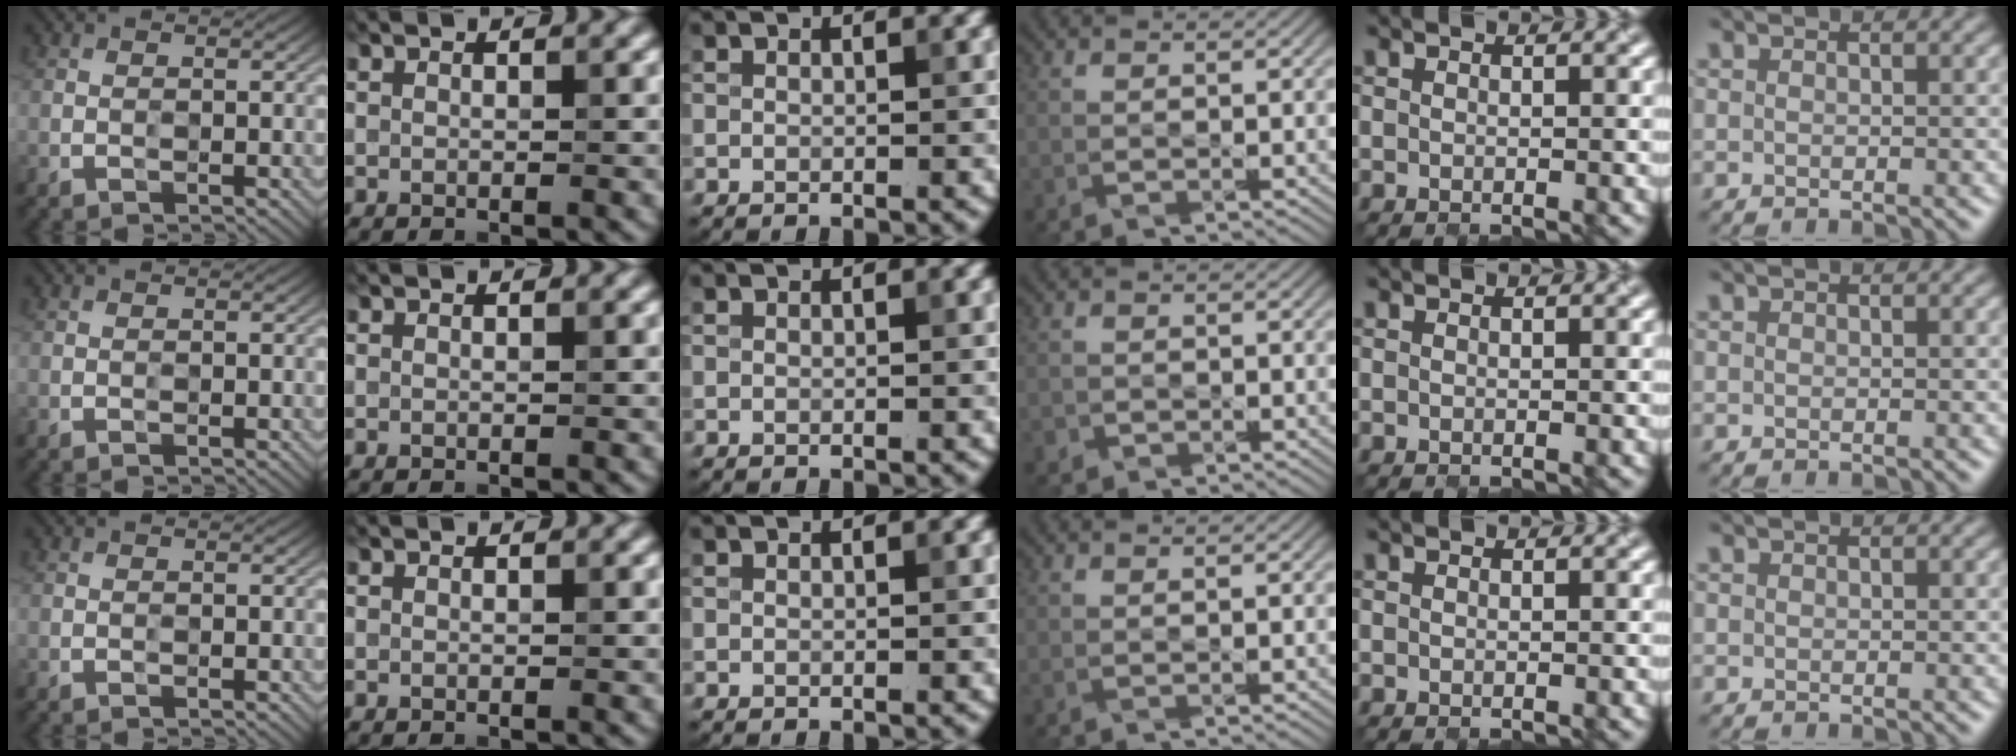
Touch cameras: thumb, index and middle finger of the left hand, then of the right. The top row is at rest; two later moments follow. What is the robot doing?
{"motion": "close", "object": "hinged tin"}